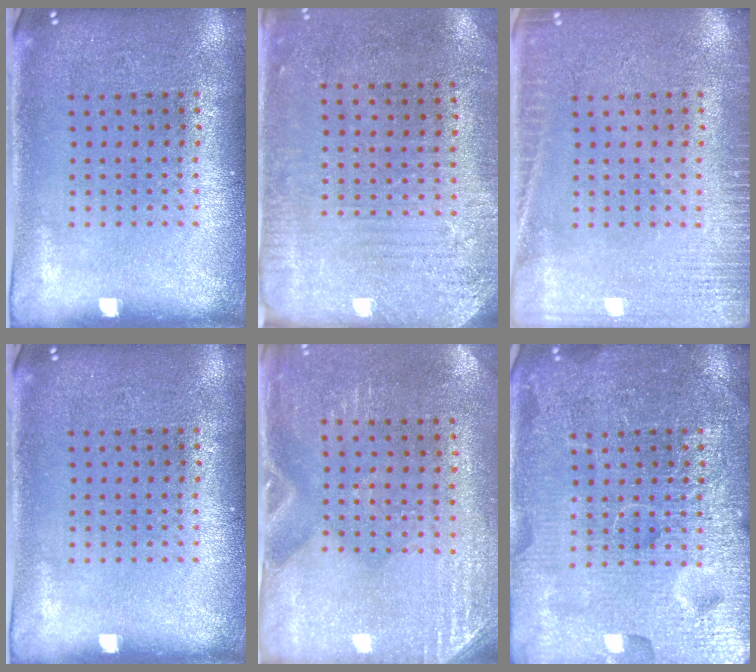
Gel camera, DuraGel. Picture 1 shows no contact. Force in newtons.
{"total": 2.9, "press": 2.4, "slide": 1.6}
{"total": 2.9, "press": 2.9, "slide": 0.4}
{"total": 0.0}
{"total": 2.9, "press": 2.5, "slide": 1.3}
{"total": 6.9, "press": 6.8, "slide": 0.8}